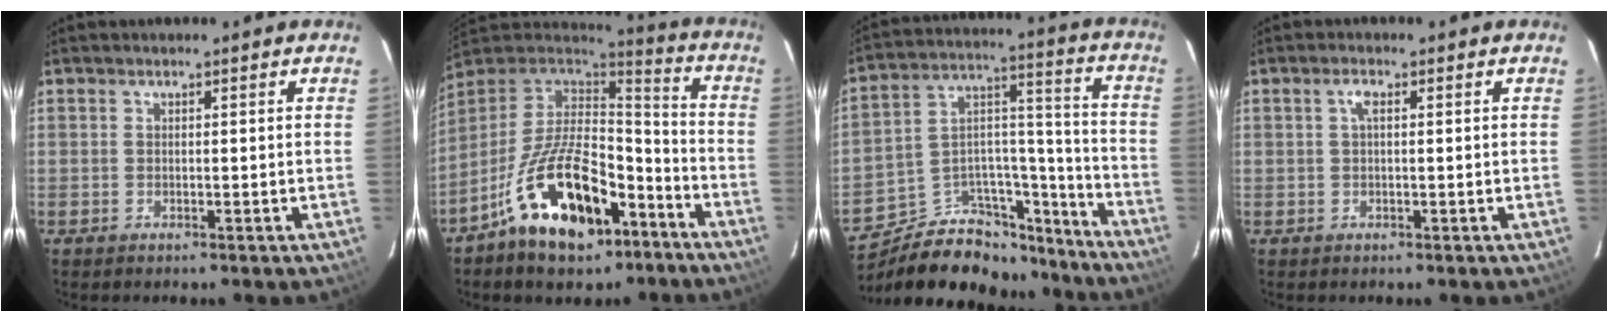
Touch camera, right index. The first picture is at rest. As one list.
[{"total": 19.9, "force": [-10.6, 9.8, 13.8], "torque": [-0.264, 0.002, -0.169]}, {"total": 21.8, "force": [-16.8, 11.0, 8.5], "torque": [-0.157, 0.080, -0.237]}, {"total": 1.6, "force": [0.3, 0.5, 1.5], "torque": [-0.031, 0.006, 0.004]}]